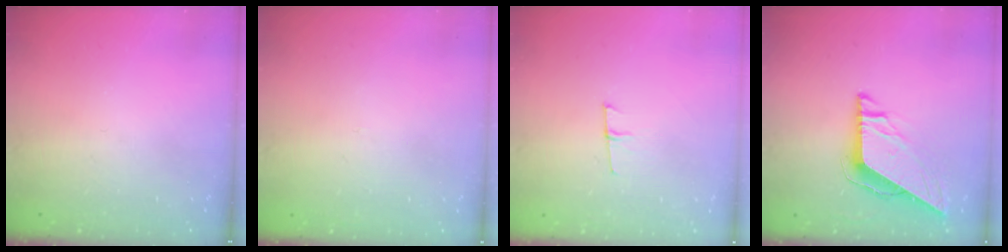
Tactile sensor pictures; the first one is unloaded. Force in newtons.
{"total": 2.6, "press": 2.6, "slide": 0.2}
{"total": 4.4, "press": 4.3, "slide": 1.0}
{"total": 8.1, "press": 8.1, "slide": 0.3}